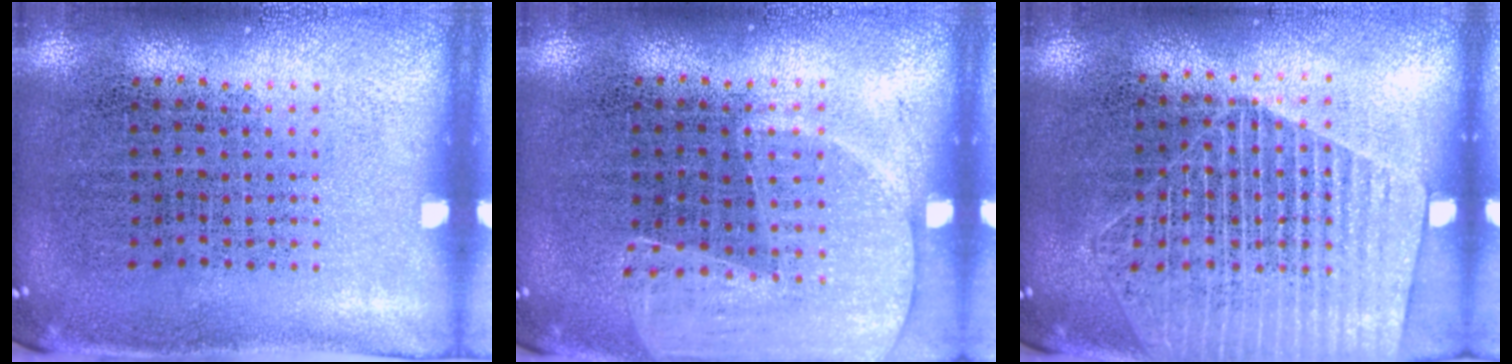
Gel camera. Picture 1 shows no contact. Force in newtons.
{"total": 1.4, "press": 1.3, "slide": 0.5}
{"total": 1.7, "press": 1.6, "slide": 0.7}